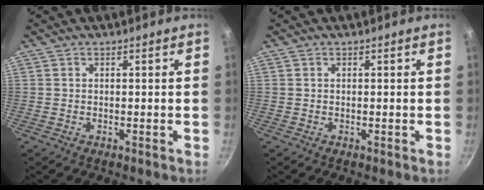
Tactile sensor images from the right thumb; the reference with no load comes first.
{"total": 0.0}